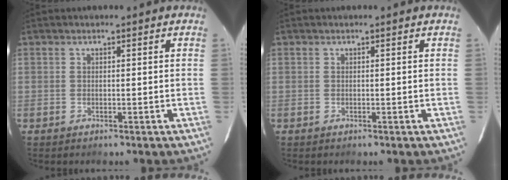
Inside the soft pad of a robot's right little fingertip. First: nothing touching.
{"total": 0.0}